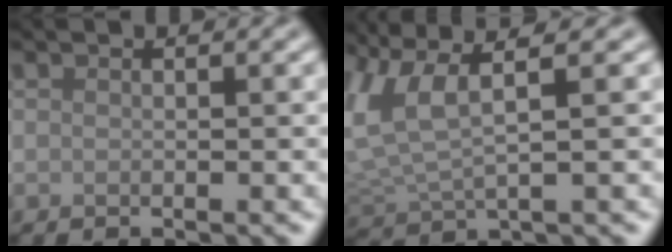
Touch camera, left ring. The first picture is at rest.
{"total": 5.1, "force": [2.7, 1.4, 4.2], "torque": [-0.111, 0.006, 0.055]}